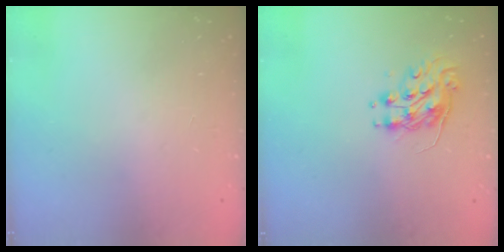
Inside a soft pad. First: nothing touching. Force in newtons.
{"total": 8.8, "press": 8.7, "slide": 0.4}